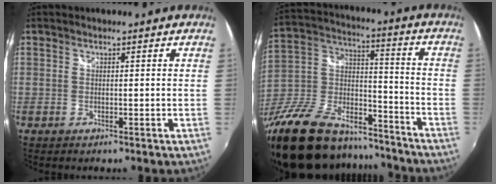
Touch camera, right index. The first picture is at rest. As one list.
[{"total": 31.5, "force": [-22.8, 14.5, 16.3], "torque": [-0.351, 0.016, -0.353]}]